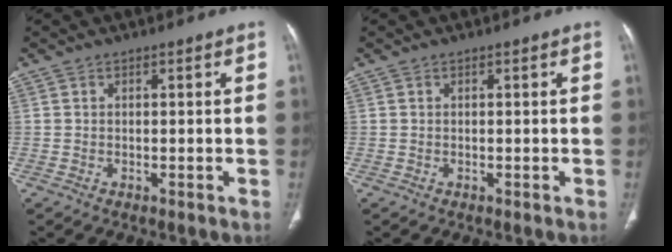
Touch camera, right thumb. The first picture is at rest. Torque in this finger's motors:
{"motor_torque": [0.00, 0.00, 0.00, 0.00, 0.00]}